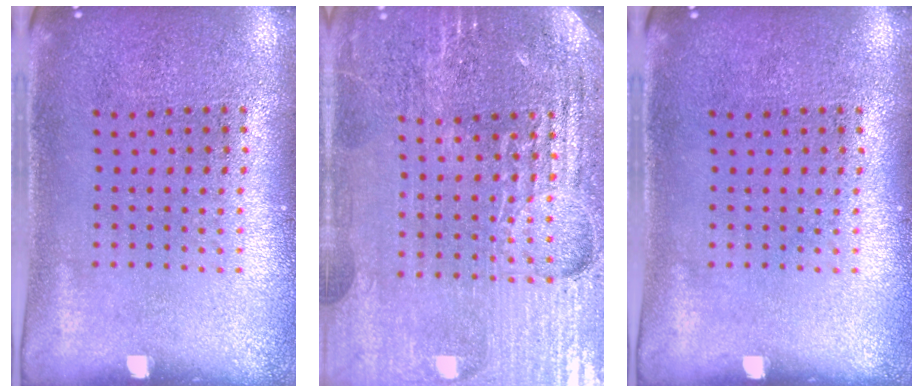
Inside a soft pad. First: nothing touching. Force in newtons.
{"total": 4.7, "press": 4.5, "slide": 1.5}
{"total": 0.0}